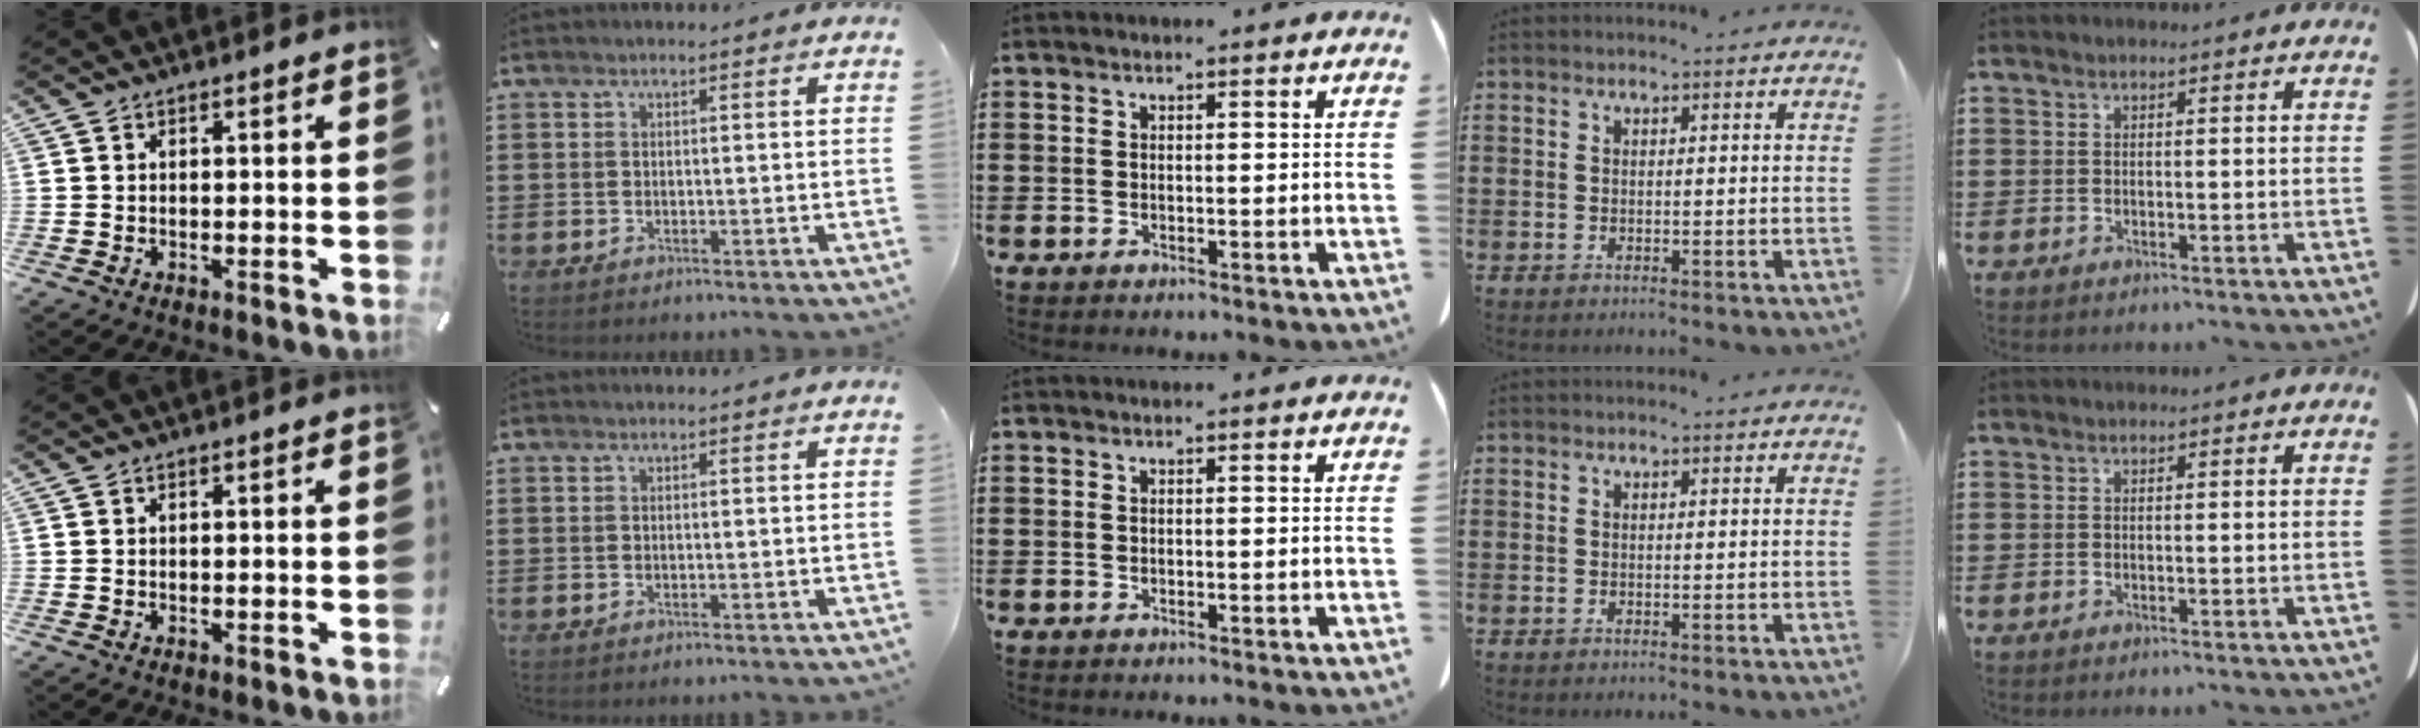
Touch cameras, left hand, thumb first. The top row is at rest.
{}